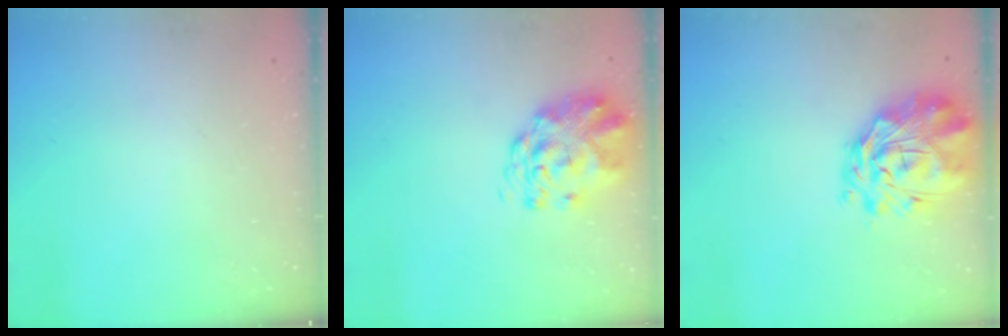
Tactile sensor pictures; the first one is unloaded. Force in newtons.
{"total": 2.9, "press": 2.7, "slide": 1.0}
{"total": 3.5, "press": 3.1, "slide": 1.5}